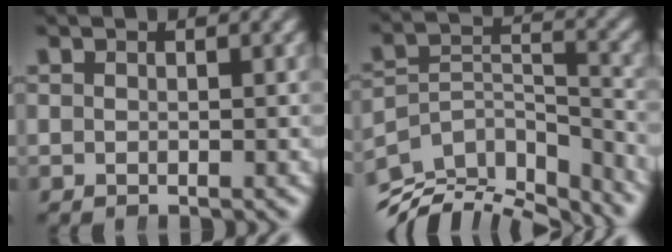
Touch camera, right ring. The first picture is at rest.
{"total": 12.3, "force": [-6.2, 8.3, 6.7], "torque": [-0.103, -0.040, -0.092]}